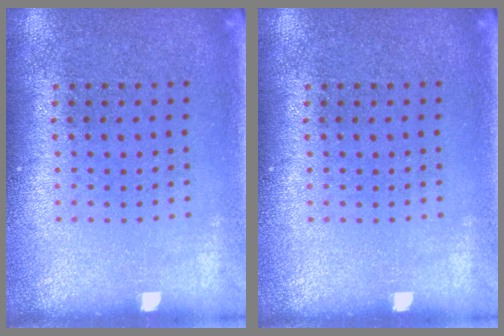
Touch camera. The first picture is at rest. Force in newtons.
{"total": 0.0}